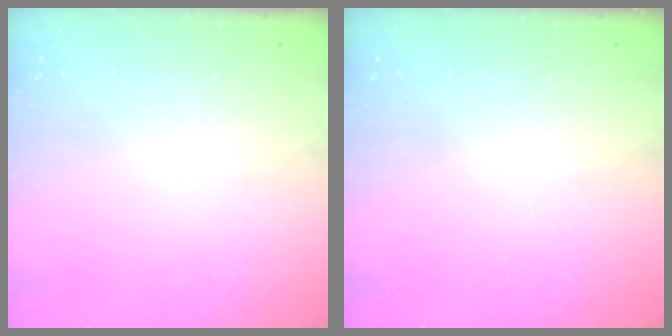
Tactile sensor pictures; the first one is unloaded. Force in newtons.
{"total": 0.0}